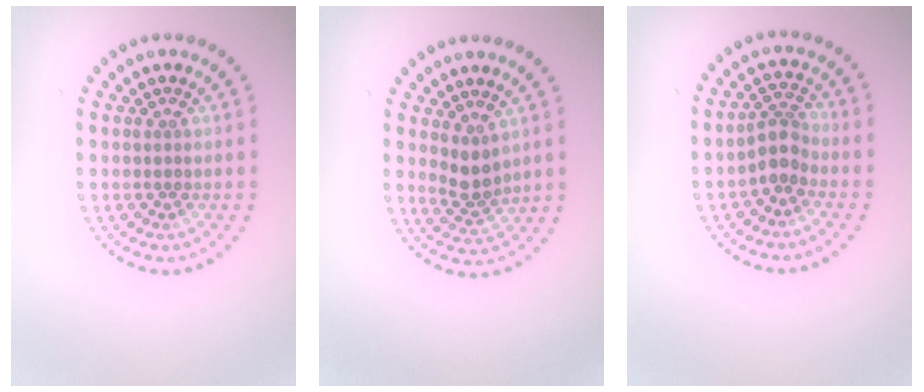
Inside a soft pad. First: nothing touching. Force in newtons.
{"total": 2.2, "press": 1.9, "slide": 1.2}
{"total": 2.5, "press": 2.0, "slide": 1.6}